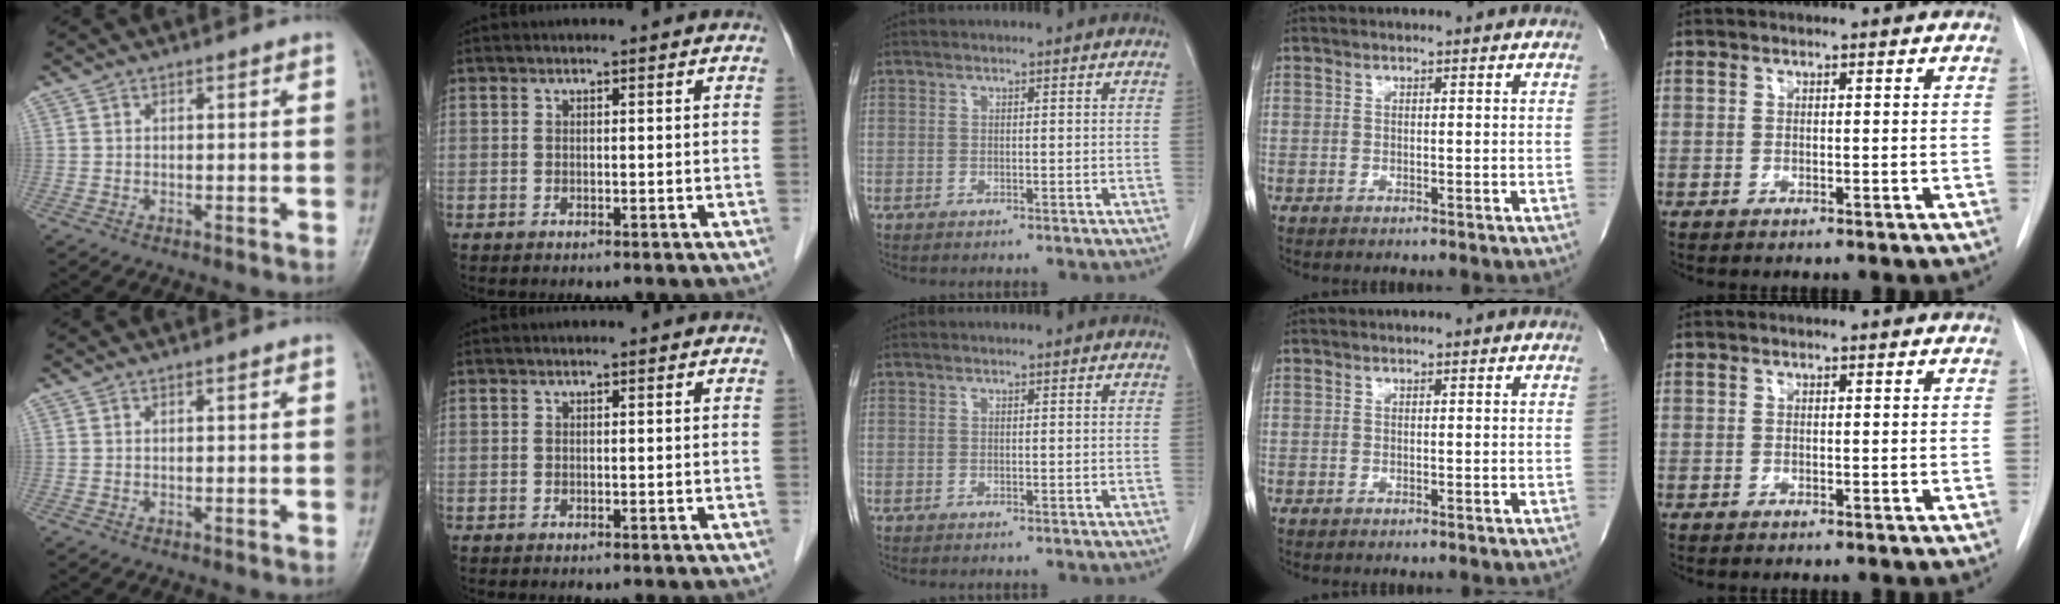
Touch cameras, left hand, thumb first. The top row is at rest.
{}